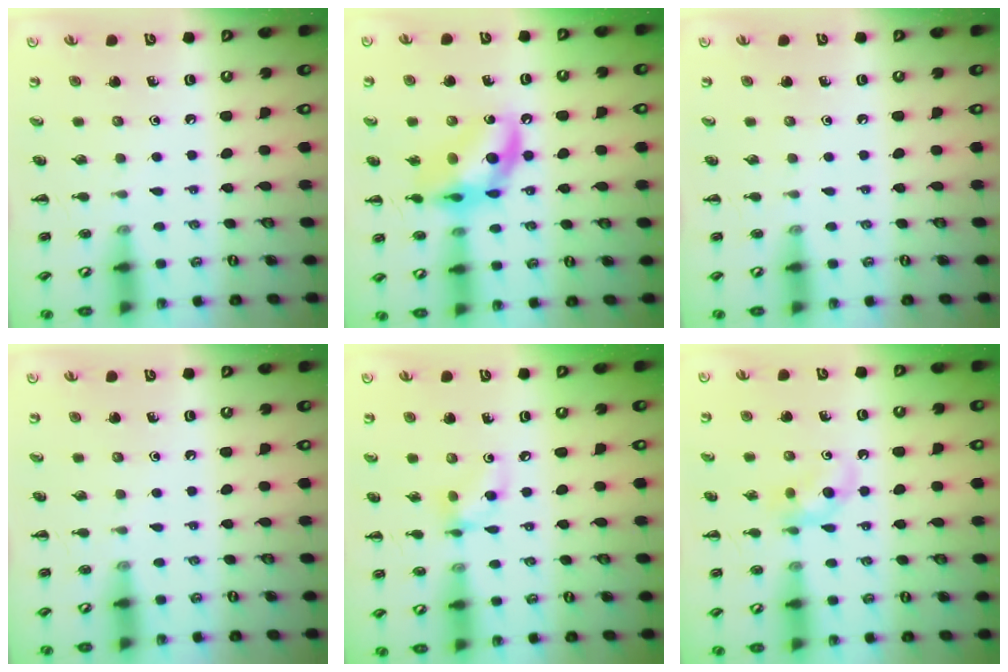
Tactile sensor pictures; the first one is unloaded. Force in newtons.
{"total": 13.6, "press": 13.2, "slide": 3.0}
{"total": 0.0}
{"total": 0.0}
{"total": 6.6, "press": 6.6, "slide": 0.3}
{"total": 6.6, "press": 6.4, "slide": 1.6}